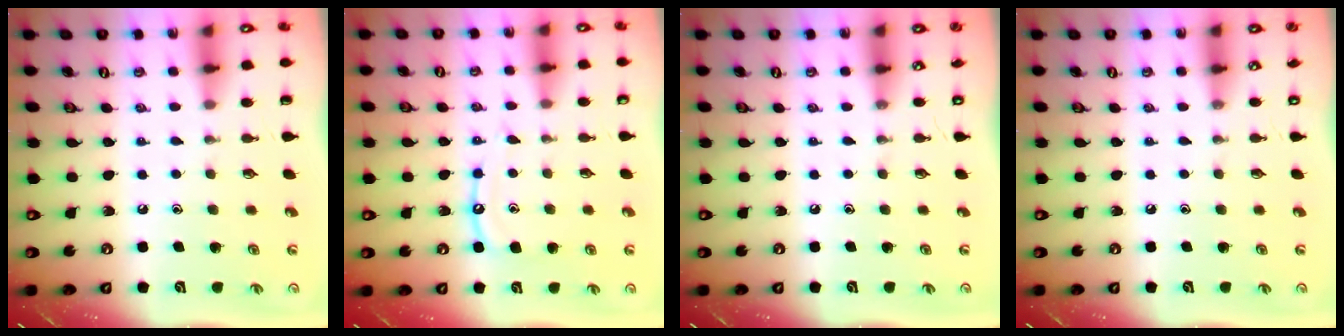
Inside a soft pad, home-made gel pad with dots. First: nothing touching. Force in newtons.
{"total": 9.1, "press": 9.1, "slide": 0.9}
{"total": 0.0}
{"total": 0.0}